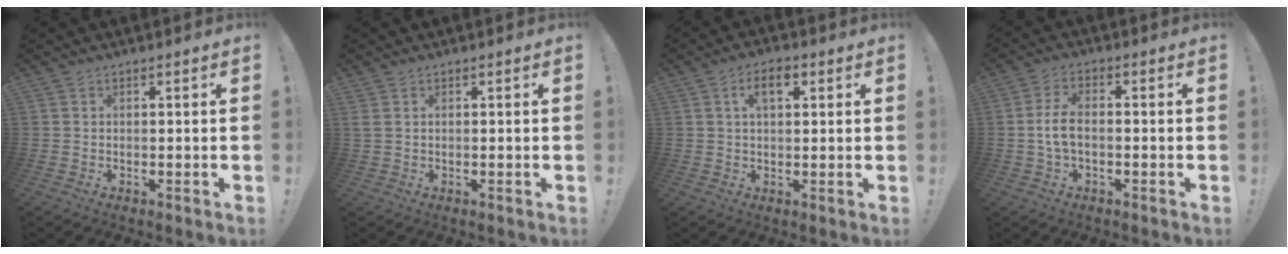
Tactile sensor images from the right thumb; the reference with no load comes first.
{"total": 0.9, "force": [0.4, 0.4, 0.6], "torque": [-0.016, 0.003, 0.008]}
{"total": 5.5, "force": [1.9, 2.7, 4.4], "torque": [-0.067, 0.002, 0.029]}
{"total": 6.1, "force": [-0.9, 3.0, 5.3], "torque": [-0.111, 0.004, -0.017]}